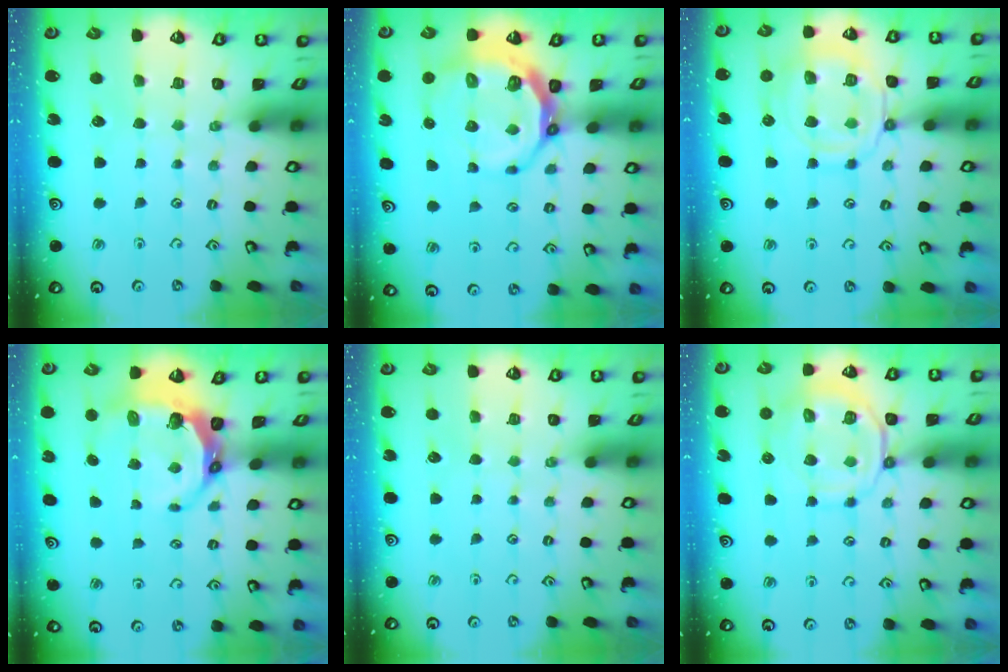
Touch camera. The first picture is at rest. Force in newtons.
{"total": 10.2, "press": 9.3, "slide": 4.2}
{"total": 14.4, "press": 14.3, "slide": 1.4}
{"total": 8.0, "press": 6.4, "slide": 4.7}
{"total": 0.0}
{"total": 10.4, "press": 10.4, "slide": 1.2}